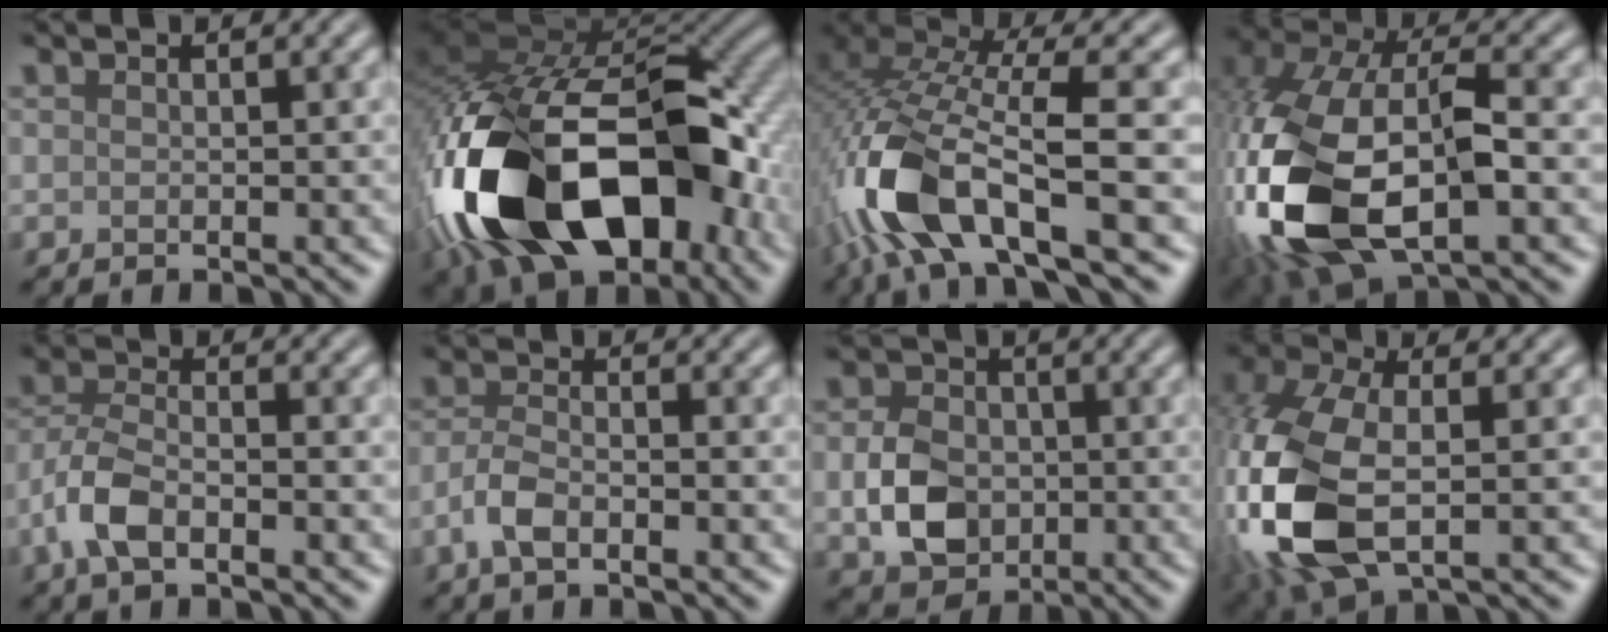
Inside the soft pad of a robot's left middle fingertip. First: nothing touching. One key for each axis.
{"total": 19.1, "fx": -6.7, "fy": 10.4, "fz": 14.5, "tx": -0.291, "ty": -0.021, "tz": -0.102}
{"total": 11.8, "fx": -4.0, "fy": 4.6, "fz": 10.1, "tx": -0.224, "ty": -0.003, "tz": -0.079}
{"total": 15.3, "fx": -4.2, "fy": 8.0, "fz": 12.4, "tx": -0.293, "ty": -0.023, "tz": -0.076}
{"total": 4.6, "fx": -2.2, "fy": 2.2, "fz": 3.4, "tx": -0.073, "ty": 0.004, "tz": -0.055}
{"total": 3.0, "fx": -1.7, "fy": 1.2, "fz": 2.2, "tx": -0.044, "ty": 0.007, "tz": -0.043}
{"total": 5.4, "fx": -1.0, "fy": 4.2, "fz": 3.2, "tx": -0.071, "ty": 0.002, "tz": -0.023}
{"total": 12.3, "fx": -2.5, "fy": 6.7, "fz": 10.0, "tx": -0.266, "ty": -0.017, "tz": -0.047}